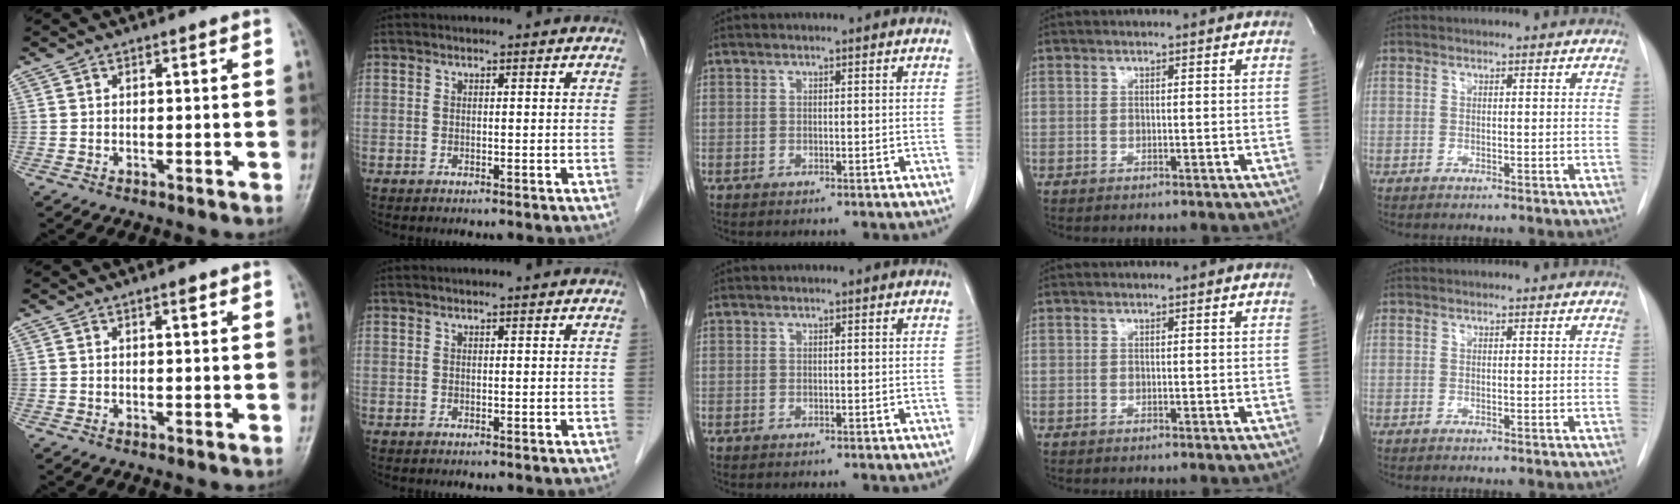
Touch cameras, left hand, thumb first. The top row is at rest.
{"thumb": {"total": 1.3, "force": [0.8, 0.4, 0.9], "torque": [-0.012, -0.002, 0.011]}, "index": {"total": 0.9, "force": [0.8, 0.0, 0.4], "torque": [-0.007, 0.009, 0.015]}}